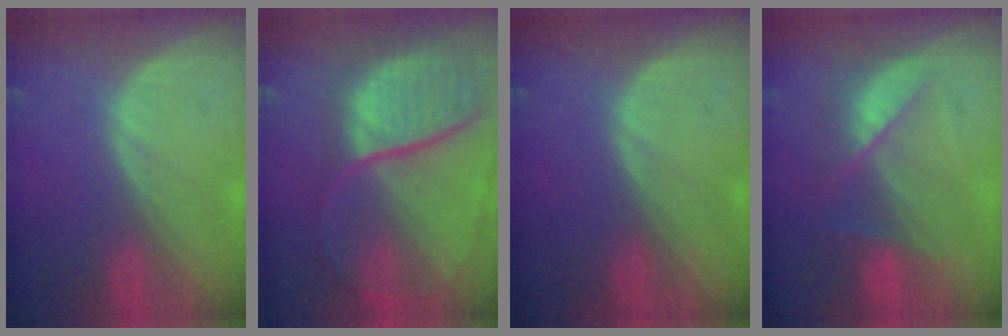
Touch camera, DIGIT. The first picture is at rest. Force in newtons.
{"total": 11.4, "press": 9.5, "slide": 6.4}
{"total": 0.0}
{"total": 7.3, "press": 6.5, "slide": 3.2}